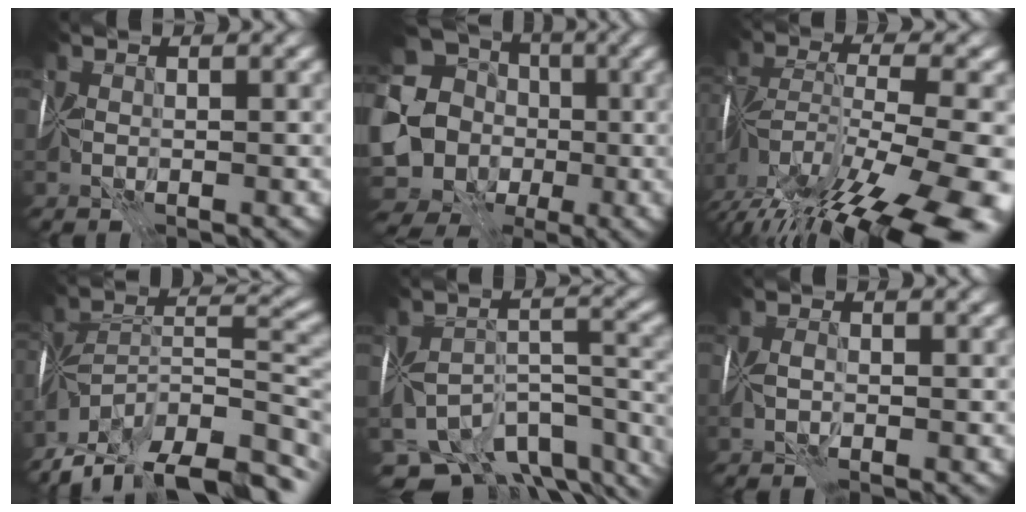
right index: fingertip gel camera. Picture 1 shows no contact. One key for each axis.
{"total": 17.6, "fx": -2.1, "fy": 16.5, "fz": 5.8, "tx": -0.153, "ty": 0.000, "tz": -0.065}
{"total": 17.0, "fx": -11.2, "fy": 5.2, "fz": 11.7, "tx": -0.208, "ty": -0.018, "tz": -0.162}
{"total": 15.0, "fx": -10.7, "fy": 5.8, "fz": 8.7, "tx": -0.181, "ty": 0.004, "tz": -0.162}
{"total": 10.2, "fx": -7.6, "fy": 5.0, "fz": 4.5, "tx": -0.074, "ty": -0.002, "tz": -0.107}
{"total": 1.5, "fx": -0.9, "fy": 0.6, "fz": 1.0, "tx": -0.015, "ty": 0.001, "tz": -0.017}